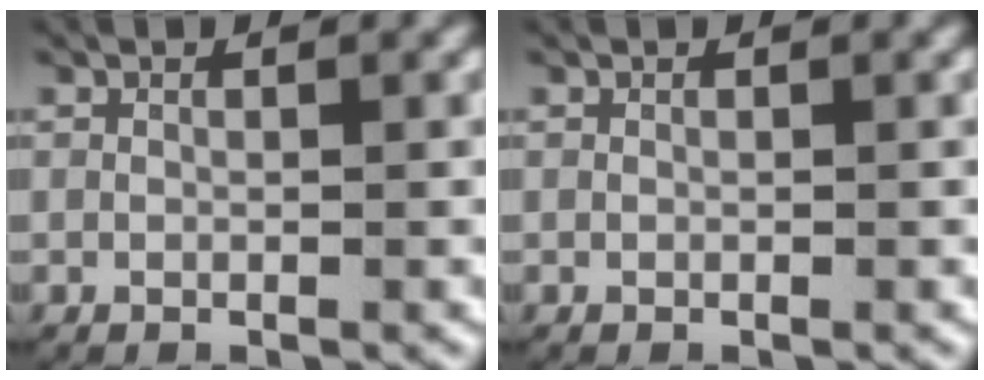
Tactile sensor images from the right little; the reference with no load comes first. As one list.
[{"total": 0.0}]